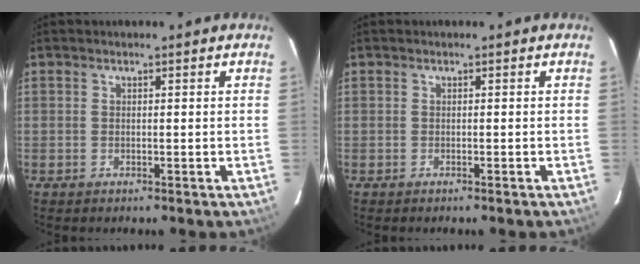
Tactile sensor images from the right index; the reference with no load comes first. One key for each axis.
{"total": 0.0}